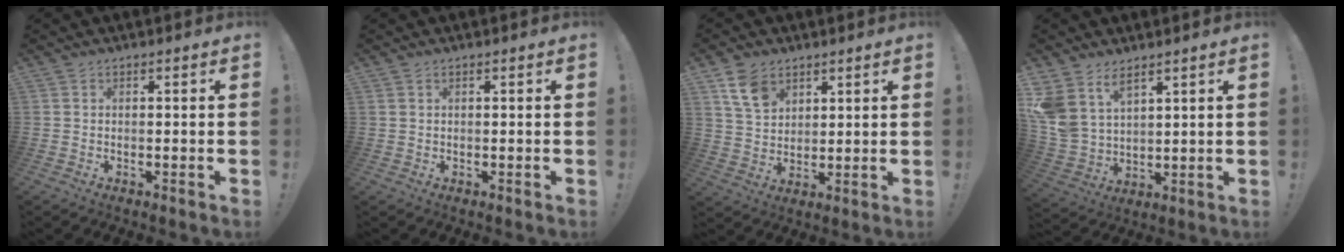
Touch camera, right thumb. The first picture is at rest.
{"total": 0.7, "force": [0.5, 0.3, 0.4], "torque": [-0.008, 0.000, 0.009]}
{"total": 9.7, "force": [5.7, 6.5, 4.3], "torque": [-0.068, -0.025, 0.112]}
{"total": 9.4, "force": [6.2, 5.6, 4.2], "torque": [-0.093, -0.049, 0.124]}